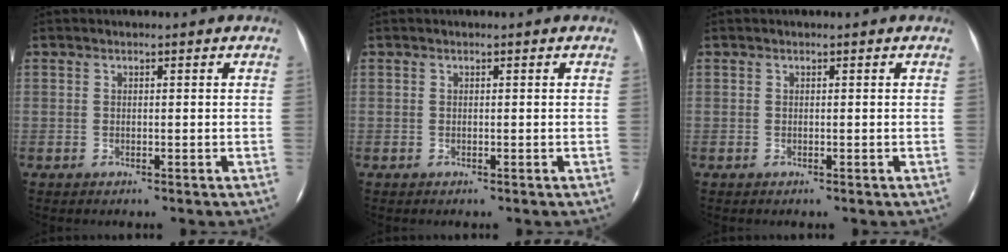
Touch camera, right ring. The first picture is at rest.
{"total": 0.0}
{"total": 0.0}